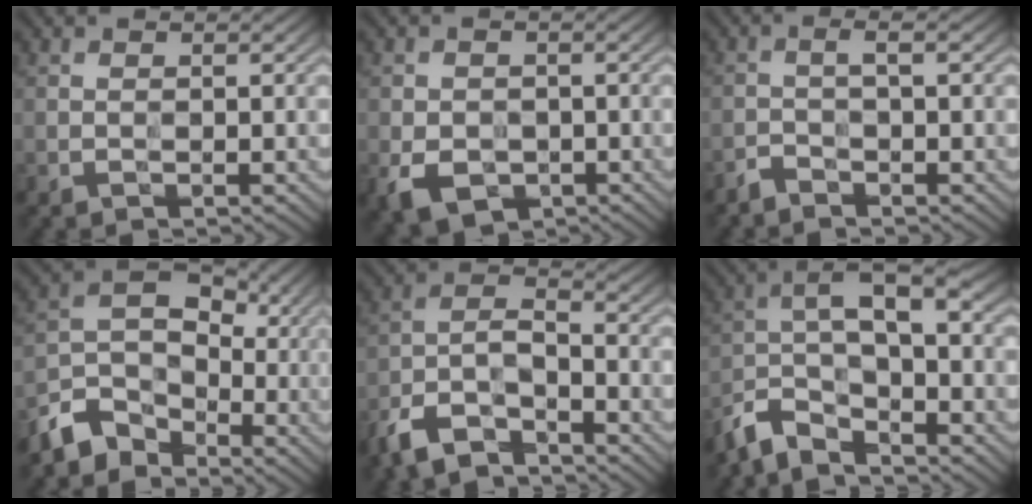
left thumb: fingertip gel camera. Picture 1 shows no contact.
{"total": 5.2, "force": [-2.1, 3.8, 2.9], "torque": [-0.062, -0.019, -0.041]}
{"total": 1.8, "force": [-1.3, 0.2, 1.2], "torque": [-0.027, 0.002, -0.035]}
{"total": 7.9, "force": [-4.8, 5.3, 3.4], "torque": [-0.068, -0.003, -0.116]}
{"total": 8.0, "force": [-6.0, 3.0, 4.4], "torque": [-0.086, -0.004, -0.135]}
{"total": 7.9, "force": [-4.8, 2.6, 5.8], "torque": [-0.110, 0.005, -0.105]}